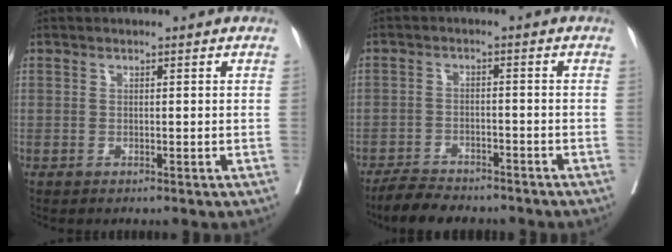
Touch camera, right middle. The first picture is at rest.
{"total": 6.5, "force": [-5.8, 1.9, 2.1], "torque": [-0.035, -0.013, -0.098]}